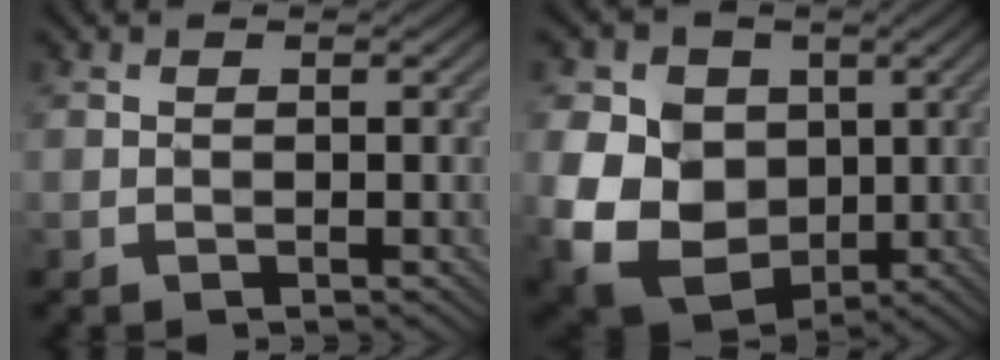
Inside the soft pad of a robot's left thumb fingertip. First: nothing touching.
{"total": 13.8, "force": [0.2, 11.4, 7.8], "torque": [-0.196, -0.013, 0.000]}